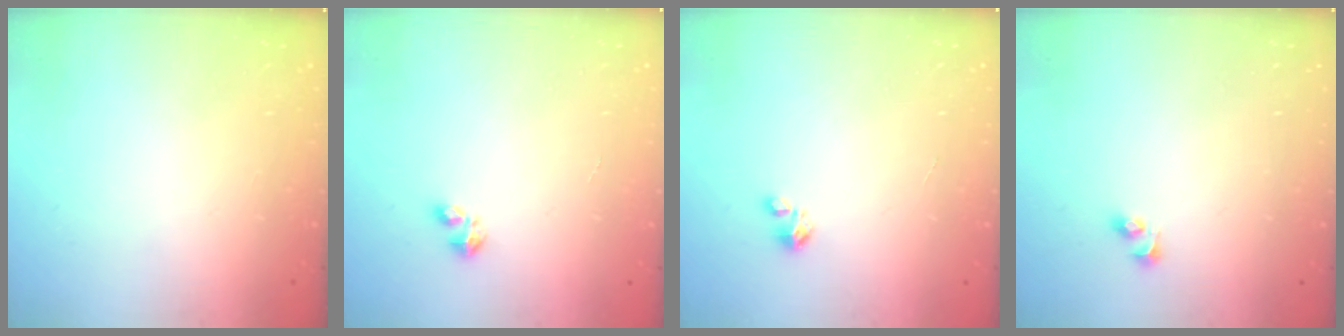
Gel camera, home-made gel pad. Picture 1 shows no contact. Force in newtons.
{"total": 2.4, "press": 2.4, "slide": 0.5}
{"total": 2.1, "press": 2.1, "slide": 0.2}
{"total": 2.7, "press": 2.5, "slide": 1.2}